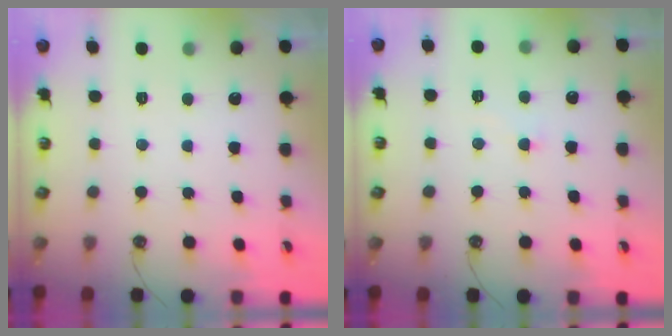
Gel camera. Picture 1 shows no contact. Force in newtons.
{"total": 2.4, "press": 2.3, "slide": 0.7}